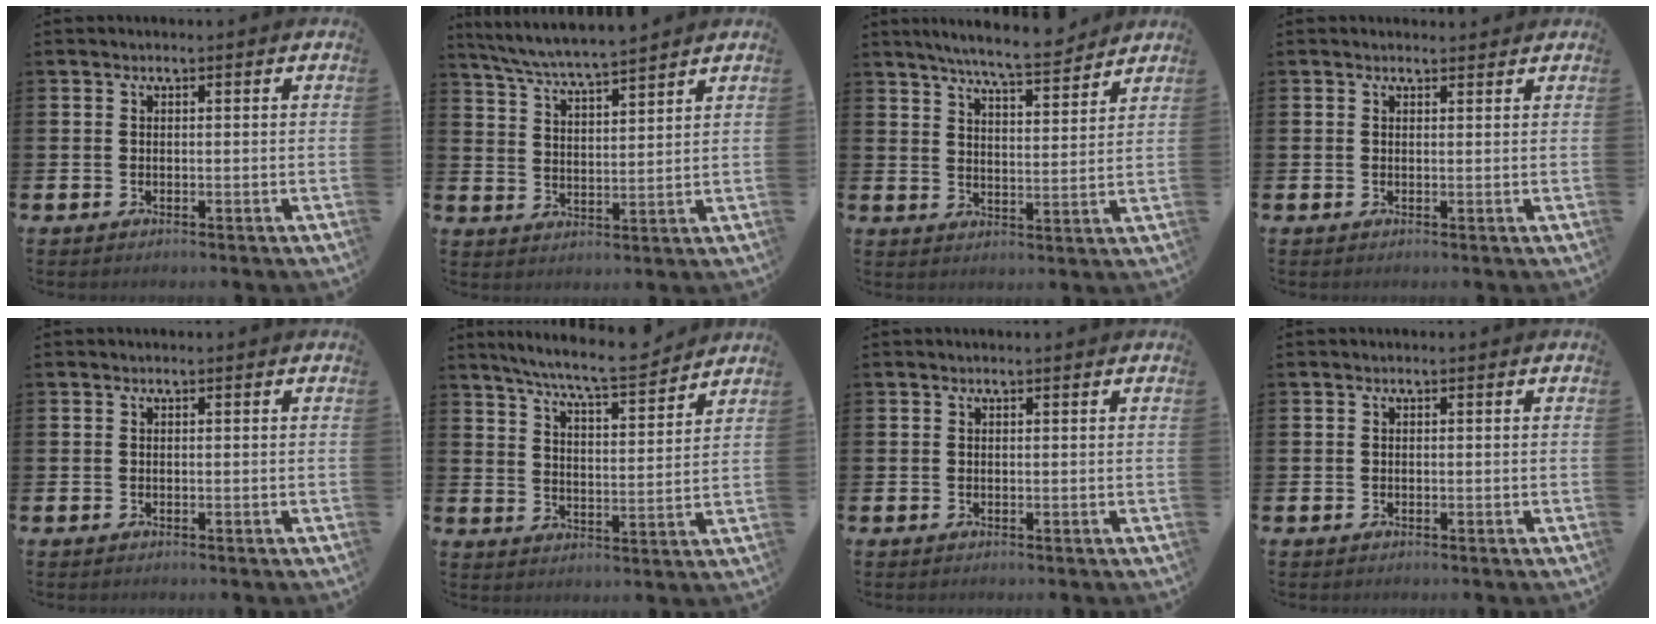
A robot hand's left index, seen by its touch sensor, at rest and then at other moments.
{"total": 6.0, "force": [5.9, -0.1, 1.4], "torque": [-0.052, -0.034, 0.104]}
{"total": 7.1, "force": [6.8, 0.1, 2.2], "torque": [-0.052, -0.039, 0.118]}
{"total": 0.9, "force": [0.8, 0.2, 0.2], "torque": [0.005, -0.001, 0.014]}
{"total": 0.0}
{"total": 7.8, "force": [7.3, 0.2, 2.7], "torque": [-0.073, -0.047, 0.128]}
{"total": 0.0}
{"total": 0.0}